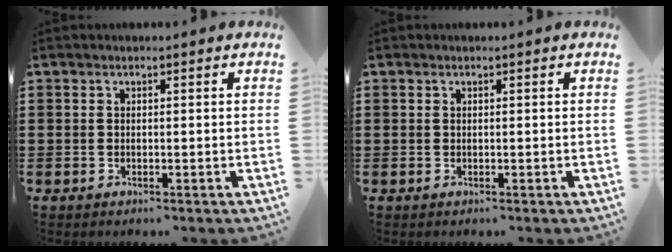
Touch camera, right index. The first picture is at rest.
{"total": 0.0}